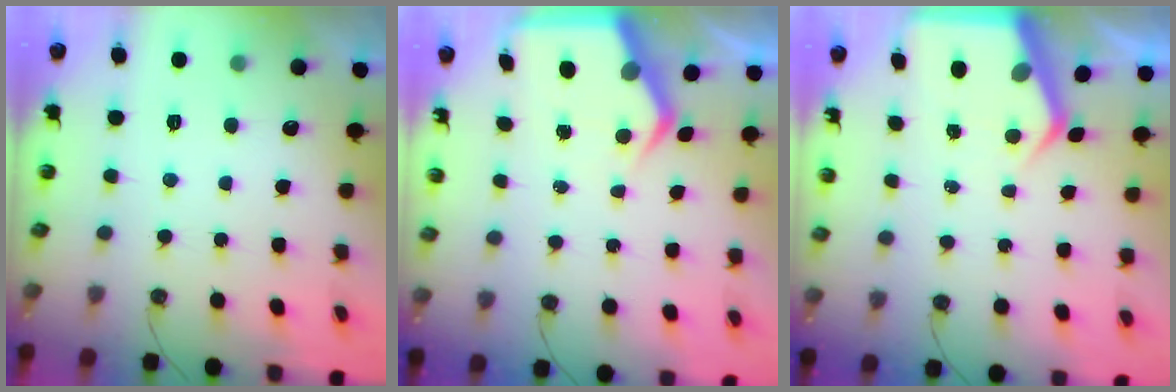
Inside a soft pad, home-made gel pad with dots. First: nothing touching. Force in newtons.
{"total": 6.2, "press": 6.2, "slide": 0.8}
{"total": 5.5, "press": 5.5, "slide": 0.4}